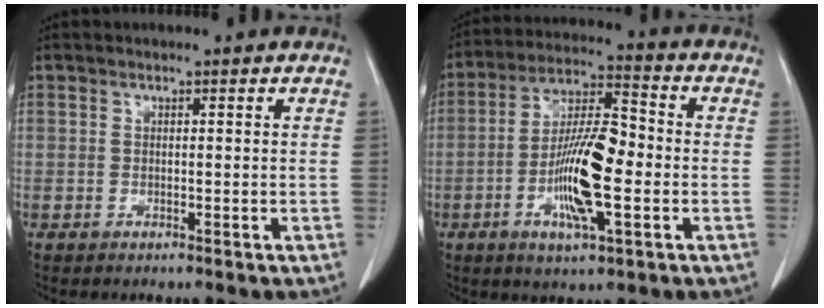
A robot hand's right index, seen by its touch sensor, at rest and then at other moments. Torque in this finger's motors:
{"motor_torque": [1.88, -0.03, 0.33, 0.21]}